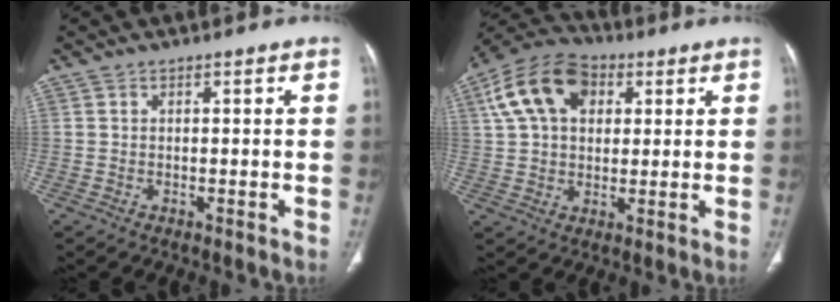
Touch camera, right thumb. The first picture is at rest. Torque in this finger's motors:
{"motor_torque": [0.48, 2.56, 1.03, -0.15, 0.13]}